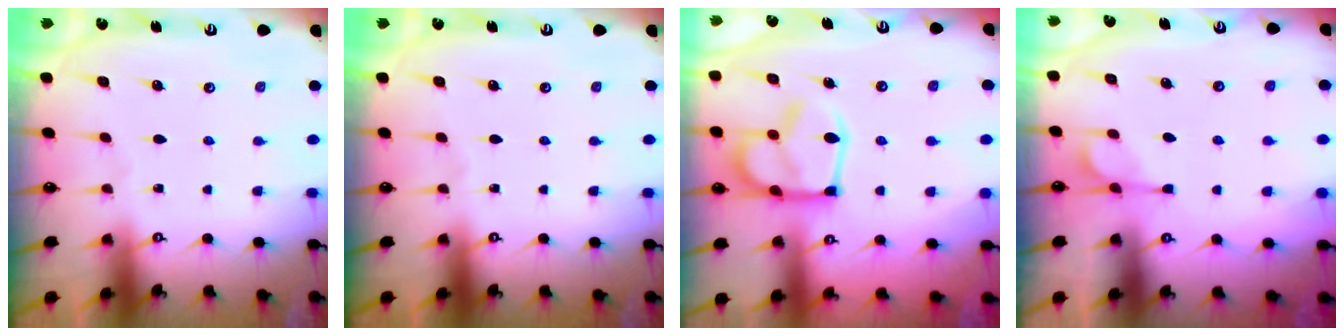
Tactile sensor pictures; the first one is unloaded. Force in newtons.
{"total": 0.0}
{"total": 9.2, "press": 9.0, "slide": 1.7}
{"total": 1.9, "press": 1.6, "slide": 1.1}